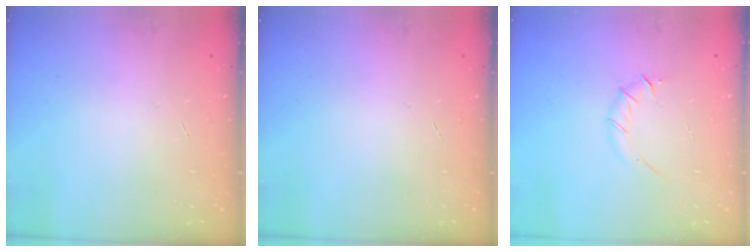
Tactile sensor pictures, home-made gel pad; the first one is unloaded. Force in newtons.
{"total": 0.0}
{"total": 5.4, "press": 5.1, "slide": 1.6}